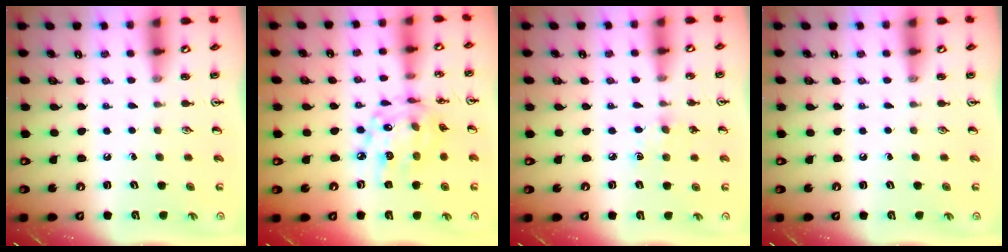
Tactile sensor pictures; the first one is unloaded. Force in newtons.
{"total": 15.5, "press": 15.4, "slide": 0.9}
{"total": 5.4, "press": 5.3, "slide": 0.8}
{"total": 0.0}